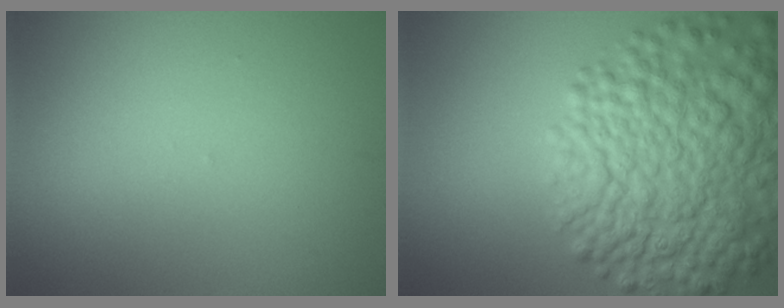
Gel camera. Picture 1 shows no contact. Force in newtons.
{"total": 10.9, "press": 10.9, "slide": 0.4}